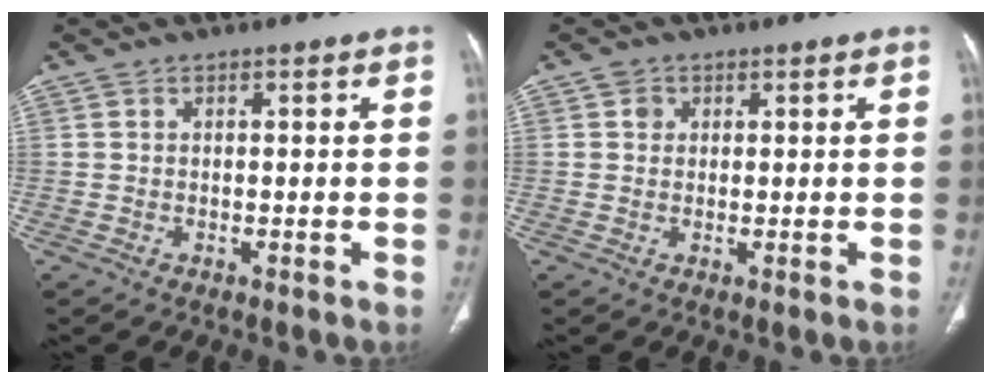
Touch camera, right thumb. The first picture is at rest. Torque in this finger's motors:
{"motor_torque": [0.22, 0.19, 0.30, 0.14, -0.06]}